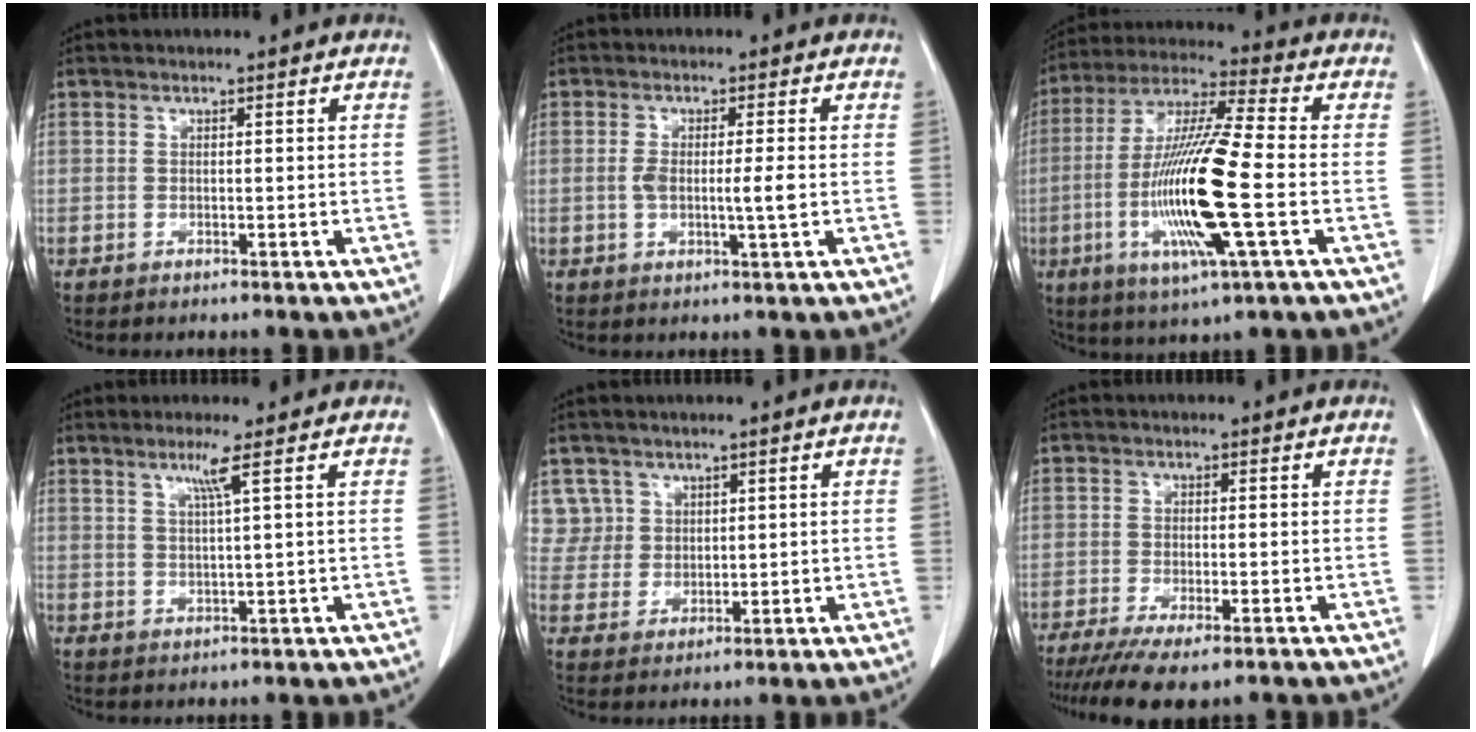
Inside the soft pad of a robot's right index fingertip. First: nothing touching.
{"total": 4.5, "force": [-0.5, 0.4, 4.4], "torque": [-0.087, -0.001, -0.007]}
{"total": 17.9, "force": [-3.9, 1.0, 17.4], "torque": [-0.357, -0.016, -0.077]}
{"total": 3.3, "force": [1.7, -0.9, 2.7], "torque": [-0.054, -0.007, 0.035]}
{"total": 5.3, "force": [2.8, 4.6, -0.3], "torque": [0.017, 0.006, 0.059]}
{"total": 9.7, "force": [-7.1, 2.3, 6.1], "torque": [-0.092, -0.019, -0.109]}